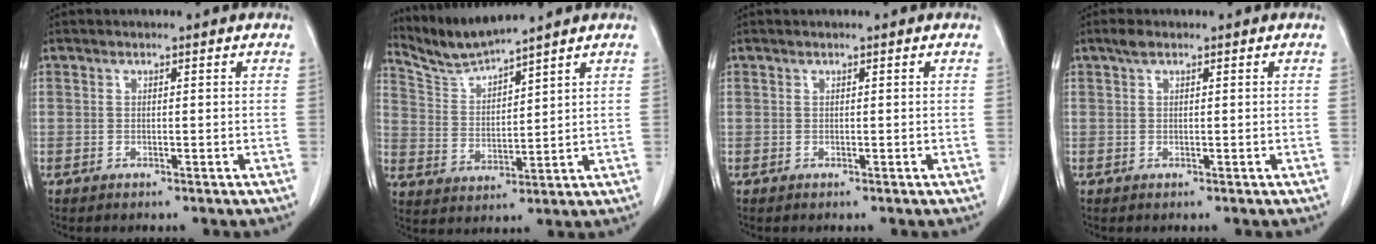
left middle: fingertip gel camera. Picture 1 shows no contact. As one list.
[{"total": 6.1, "force": [5.9, -1.4, 0.3], "torque": [-0.024, -0.009, 0.133]}, {"total": 0.0}, {"total": 1.2, "force": [0.9, 0.4, 0.8], "torque": [-0.018, 0.010, 0.016]}]